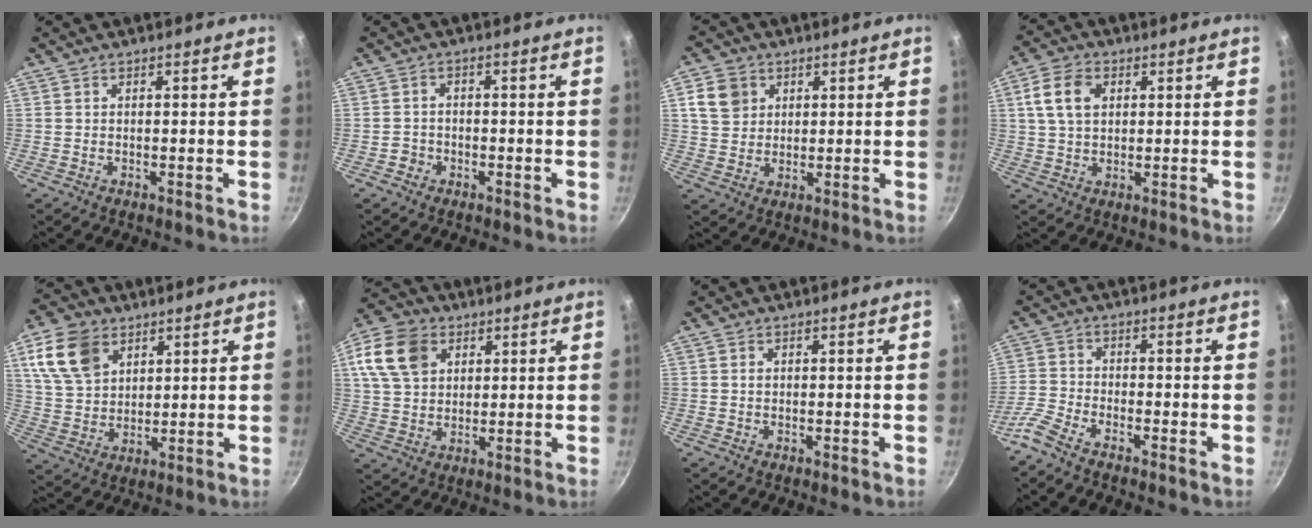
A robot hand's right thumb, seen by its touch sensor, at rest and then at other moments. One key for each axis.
{"total": 2.4, "fx": -1.3, "fy": 2.0, "fz": 0.5, "tx": 0.002, "ty": 0.016, "tz": -0.021}
{"total": 6.9, "fx": 2.4, "fy": 5.7, "fz": 2.9, "tx": -0.030, "ty": 0.004, "tz": 0.046}
{"total": 7.8, "fx": 2.2, "fy": 5.4, "fz": 5.2, "tx": -0.087, "ty": 0.008, "tz": 0.038}
{"total": 12.8, "fx": 5.9, "fy": 8.8, "fz": 7.2, "tx": -0.120, "ty": -0.010, "tz": 0.119}
{"total": 13.2, "fx": 5.1, "fy": 9.7, "fz": 7.4, "tx": -0.121, "ty": 0.003, "tz": 0.091}
{"total": 0.7, "fx": 0.2, "fy": 0.6, "fz": 0.4, "tx": -0.008, "ty": 0.003, "tz": 0.003}
{"total": 4.6, "fx": -3.9, "fy": 1.2, "fz": 2.2, "tx": -0.062, "ty": 0.028, "tz": -0.093}